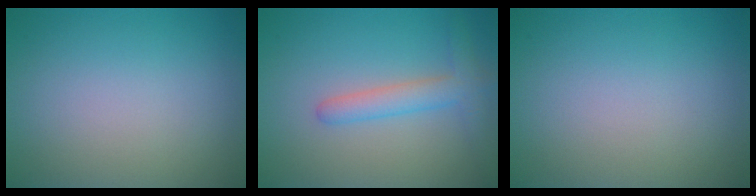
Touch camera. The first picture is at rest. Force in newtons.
{"total": 3.0, "press": 3.0, "slide": 0.2}
{"total": 0.0}